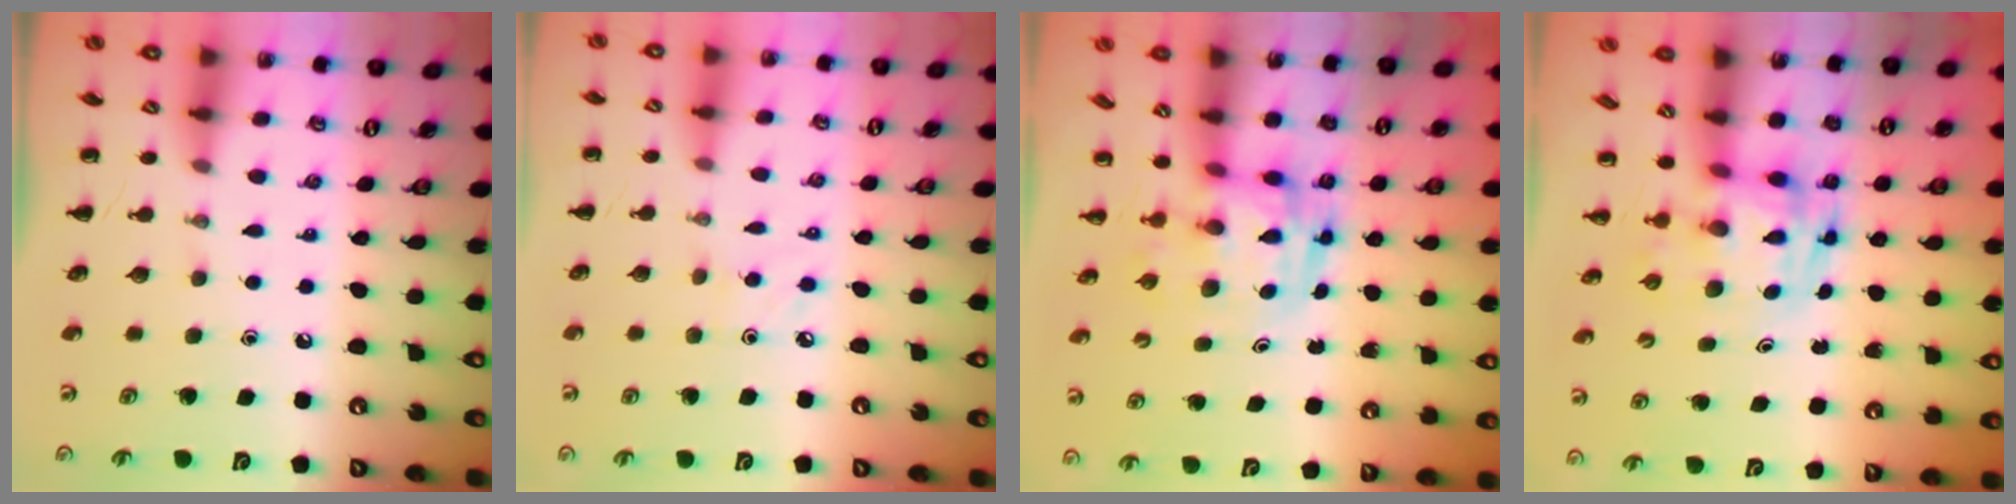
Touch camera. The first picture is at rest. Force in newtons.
{"total": 2.8, "press": 2.7, "slide": 1.0}
{"total": 3.0, "press": 3.0, "slide": 0.5}
{"total": 3.6, "press": 3.5, "slide": 0.6}